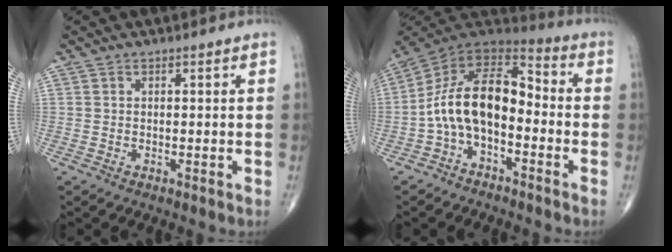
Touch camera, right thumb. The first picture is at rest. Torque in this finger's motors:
{"motor_torque": [2.60, 2.34, 1.74, -0.67, 0.56]}